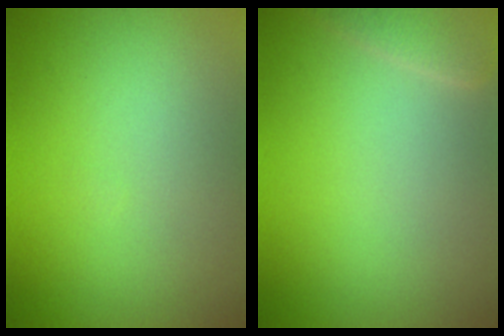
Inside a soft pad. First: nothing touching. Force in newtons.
{"total": 2.4, "press": 2.4, "slide": 0.0}